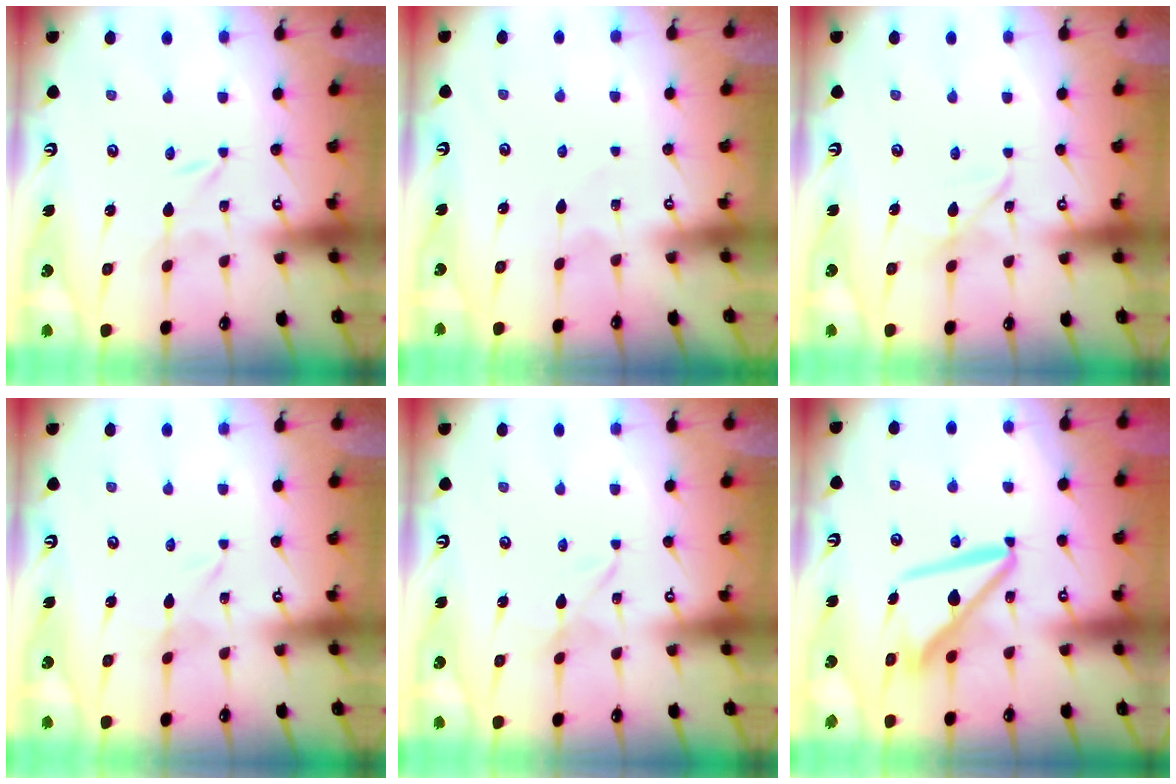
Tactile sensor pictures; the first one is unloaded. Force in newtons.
{"total": 2.3, "press": 2.3, "slide": 0.3}
{"total": 6.1, "press": 6.1, "slide": 0.5}
{"total": 2.0, "press": 2.0, "slide": 0.1}
{"total": 3.6, "press": 3.6, "slide": 0.2}
{"total": 11.5, "press": 11.4, "slide": 1.4}